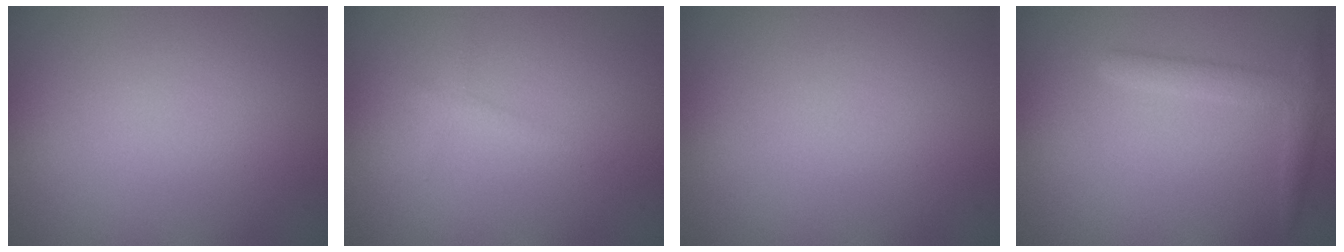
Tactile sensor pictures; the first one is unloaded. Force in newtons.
{"total": 0.9, "press": 0.9, "slide": 0.1}
{"total": 0.0}
{"total": 2.1, "press": 2.1, "slide": 0.0}